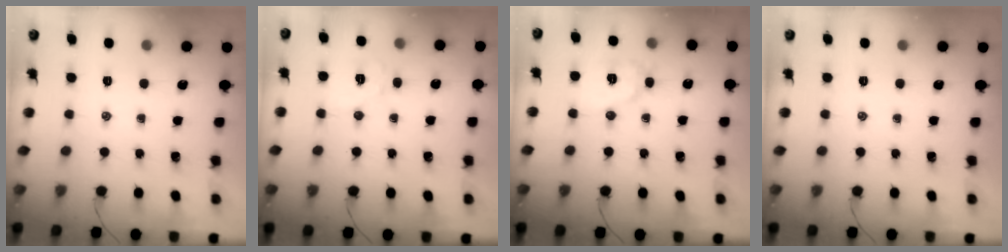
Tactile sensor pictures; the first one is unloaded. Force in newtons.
{"total": 6.5, "press": 6.5, "slide": 0.7}
{"total": 9.1, "press": 9.1, "slide": 0.2}
{"total": 0.0}